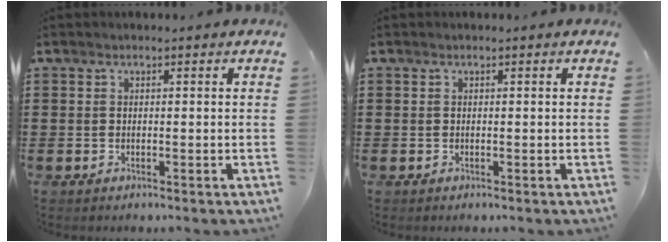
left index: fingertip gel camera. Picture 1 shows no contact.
{"total": 0.0}